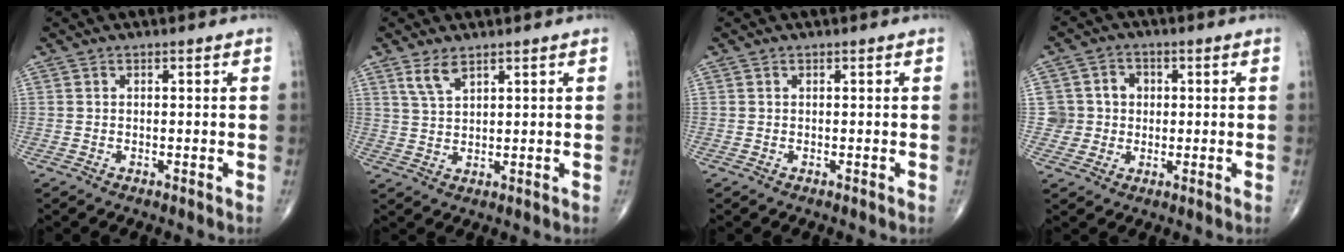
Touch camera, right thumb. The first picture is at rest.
{"total": 3.8, "force": [2.5, 1.4, 2.4], "torque": [-0.047, -0.011, 0.056]}
{"total": 0.0}
{"total": 6.2, "force": [0.5, 6.1, 0.9], "torque": [0.023, 0.009, 0.005]}